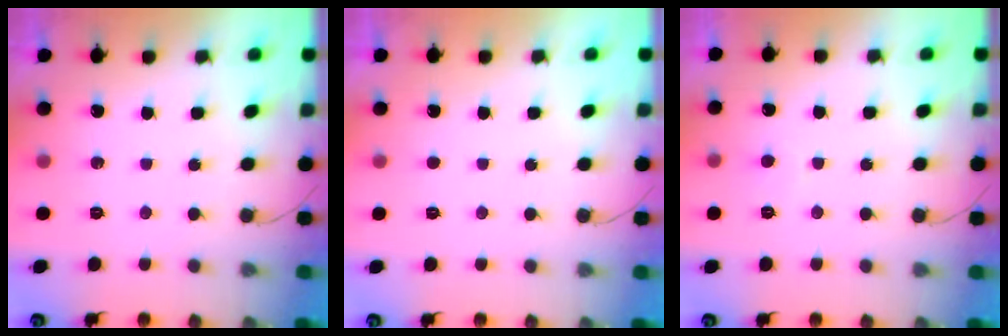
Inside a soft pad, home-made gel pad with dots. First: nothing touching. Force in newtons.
{"total": 1.6, "press": 1.6, "slide": 0.2}
{"total": 4.4, "press": 4.3, "slide": 0.5}